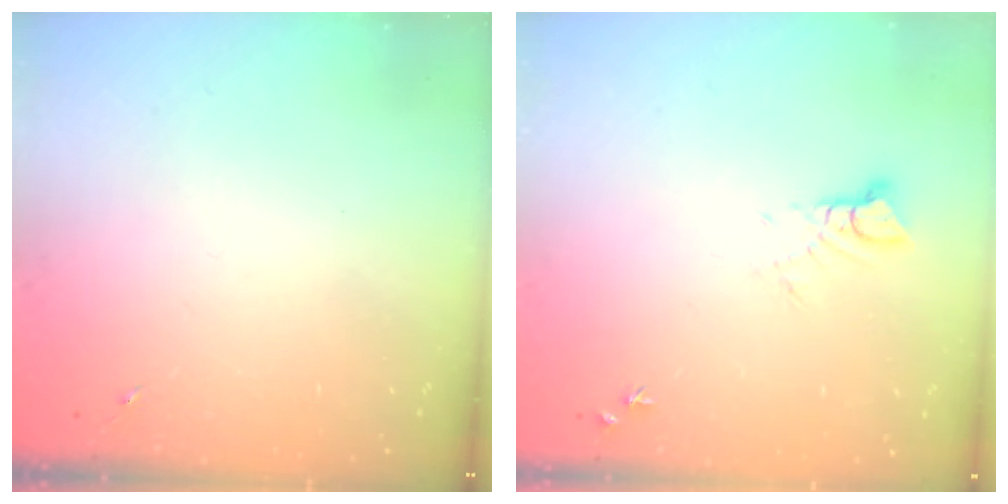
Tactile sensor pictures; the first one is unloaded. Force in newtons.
{"total": 3.5, "press": 3.5, "slide": 0.2}